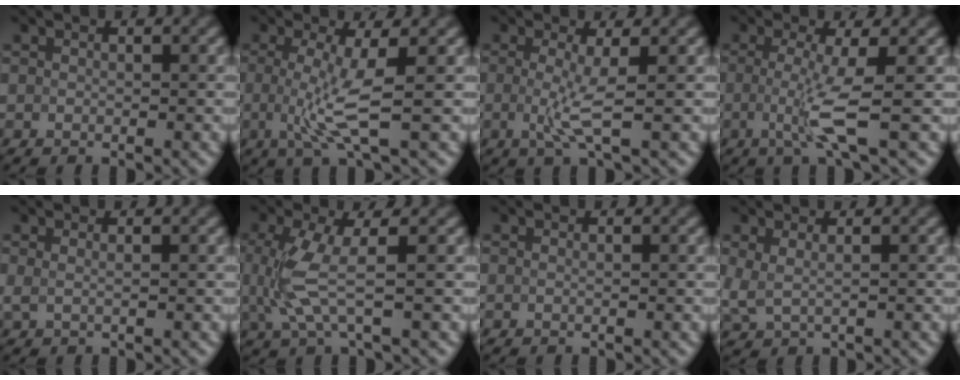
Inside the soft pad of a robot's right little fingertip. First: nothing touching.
{"total": 4.1, "force": [-0.6, 0.6, 4.0], "torque": [-0.084, -0.007, -0.010]}
{"total": 2.7, "force": [-0.5, 0.3, 2.6], "torque": [-0.056, -0.005, -0.008]}
{"total": 3.5, "force": [-0.9, 0.2, 3.4], "torque": [-0.073, -0.005, -0.020]}
{"total": 1.2, "force": [0.8, 0.5, 0.8], "torque": [-0.013, -0.002, 0.004]}
{"total": 3.9, "force": [-0.2, 0.9, 3.8], "torque": [-0.103, -0.004, 0.001]}
{"total": 0.7, "force": [0.5, 0.4, 0.4], "torque": [0.000, -0.004, -0.005]}
{"total": 1.7, "force": [0.9, 0.7, 1.2], "torque": [-0.024, 0.003, 0.019]}